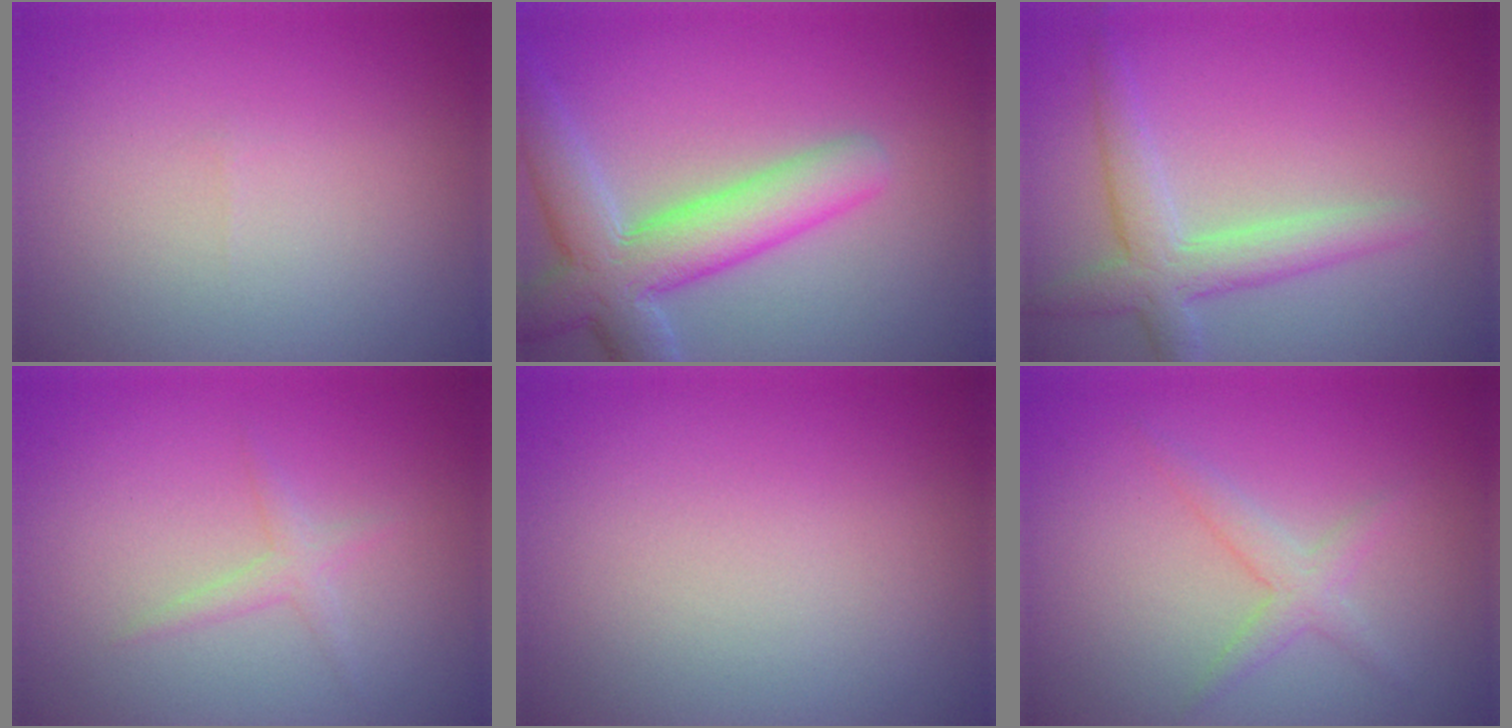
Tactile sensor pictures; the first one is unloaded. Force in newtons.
{"total": 7.4, "press": 7.4, "slide": 0.8}
{"total": 3.9, "press": 3.9, "slide": 0.2}
{"total": 1.3, "press": 1.3, "slide": 0.0}
{"total": 0.0}
{"total": 1.9, "press": 1.9, "slide": 0.1}